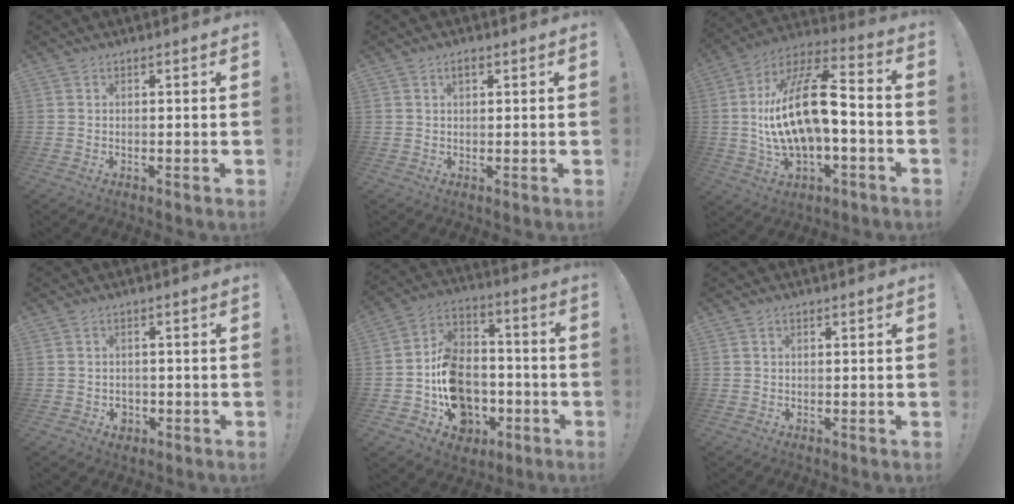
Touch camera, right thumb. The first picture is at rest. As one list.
[{"total": 2.0, "force": [1.0, 1.0, 1.4], "torque": [-0.016, 0.000, 0.013]}, {"total": 21.1, "force": [-0.4, 9.3, 19.0], "torque": [-0.341, 0.005, -0.006]}, {"total": 2.7, "force": [-1.0, 2.3, 0.9], "torque": [-0.013, 0.000, -0.019]}, {"total": 15.9, "force": [-5.4, 12.8, 7.7], "torque": [-0.116, 0.036, -0.085]}, {"total": 0.6, "force": [0.3, 0.3, 0.4], "torque": [-0.008, 0.002, 0.006]}]